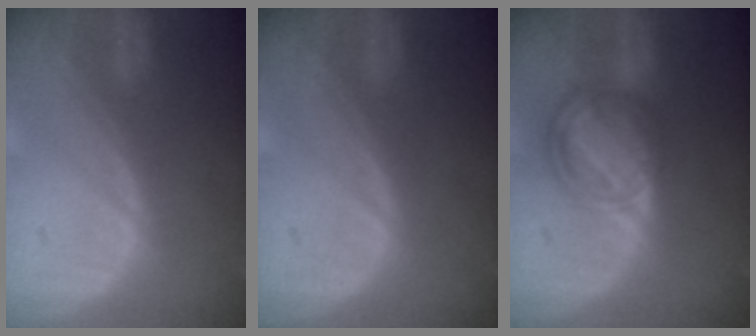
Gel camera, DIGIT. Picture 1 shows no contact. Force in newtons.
{"total": 0.0}
{"total": 8.1, "press": 7.0, "slide": 4.2}